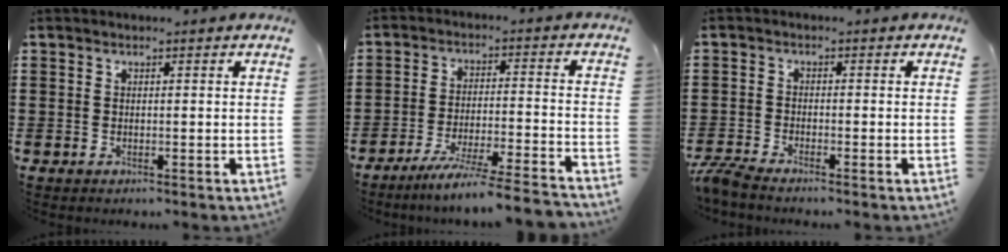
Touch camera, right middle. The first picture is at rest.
{"total": 7.3, "force": [-6.5, -0.8, 3.2], "torque": [-0.056, -0.013, -0.124]}
{"total": 2.6, "force": [-2.4, 0.0, 0.9], "torque": [-0.031, -0.005, -0.053]}